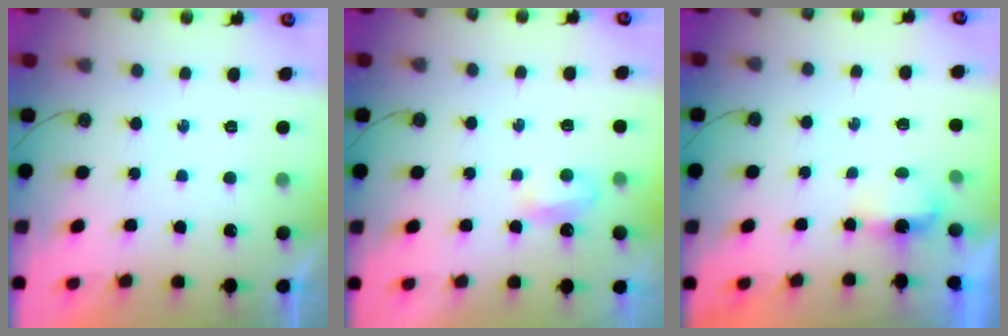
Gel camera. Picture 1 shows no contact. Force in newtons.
{"total": 3.9, "press": 3.9, "slide": 0.7}
{"total": 3.0, "press": 2.9, "slide": 0.6}